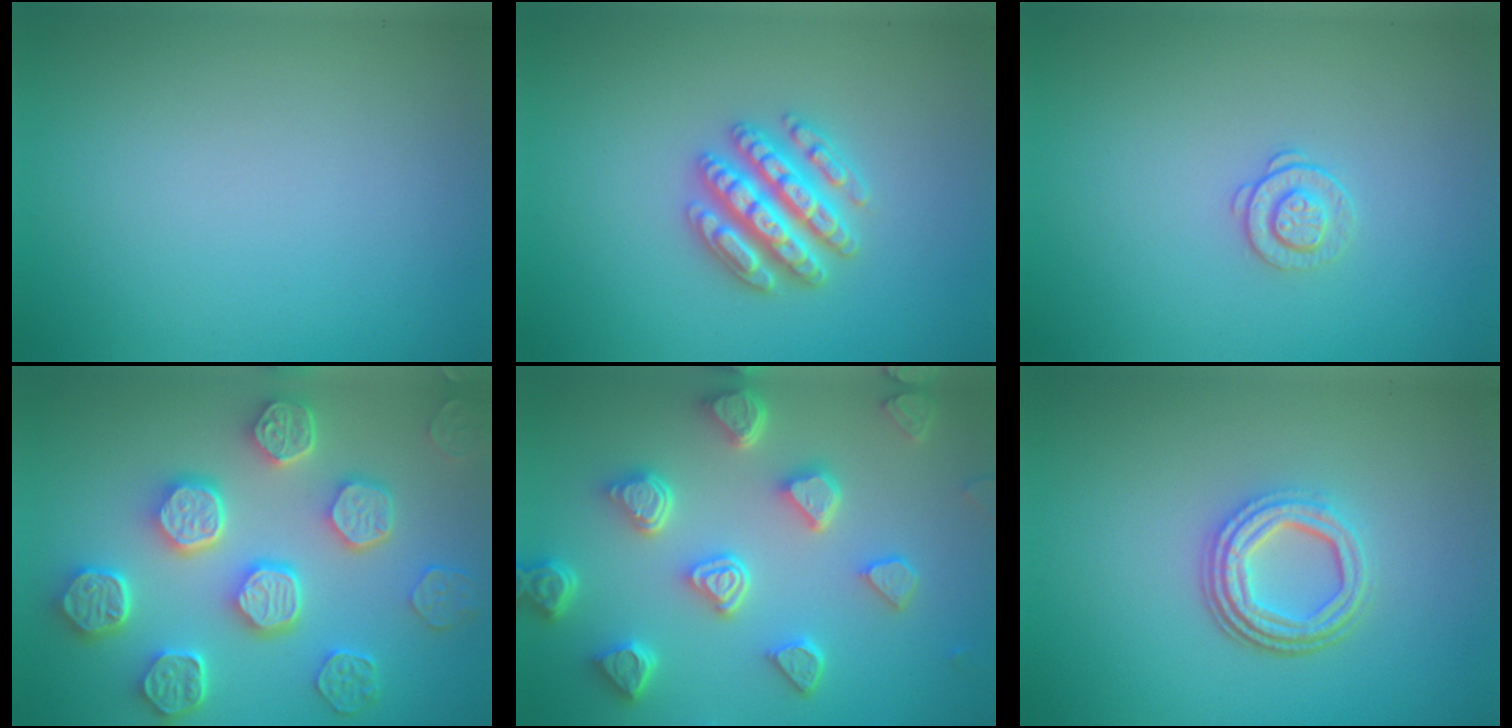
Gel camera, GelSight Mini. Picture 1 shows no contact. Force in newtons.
{"total": 4.7, "press": 4.7, "slide": 0.8}
{"total": 1.4, "press": 0.9, "slide": 1.0}
{"total": 8.2, "press": 6.6, "slide": 4.9}
{"total": 6.7, "press": 5.4, "slide": 3.9}
{"total": 4.4, "press": 3.2, "slide": 3.0}